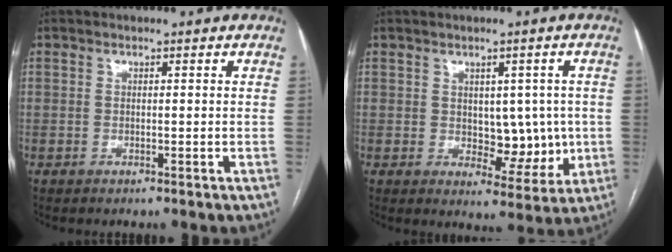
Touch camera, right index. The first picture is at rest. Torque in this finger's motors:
{"motor_torque": [0.15, 0.17, 0.12, 0.02]}